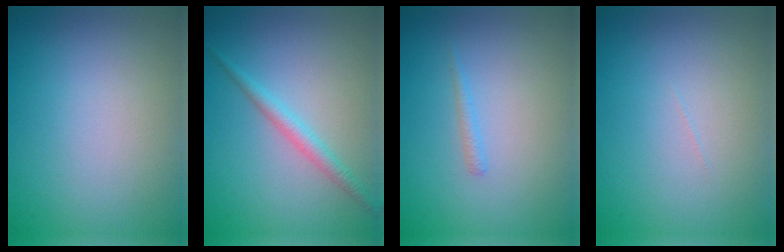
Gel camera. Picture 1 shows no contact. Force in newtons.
{"total": 1.8, "press": 1.8, "slide": 0.0}
{"total": 0.7, "press": 0.7, "slide": 0.1}
{"total": 0.0}